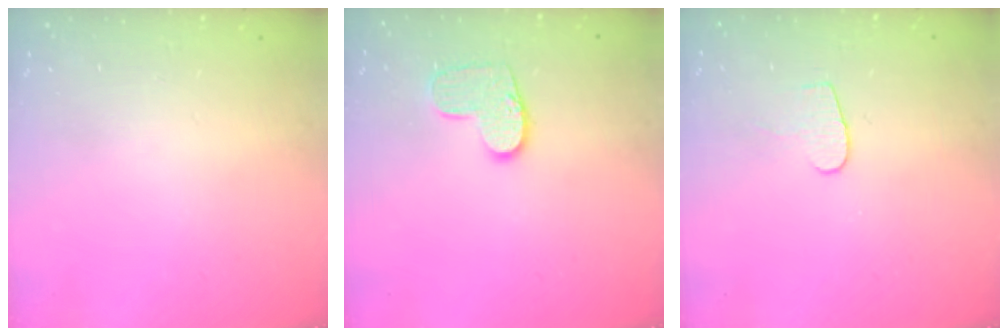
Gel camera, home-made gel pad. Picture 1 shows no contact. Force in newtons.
{"total": 9.0, "press": 9.0, "slide": 0.5}
{"total": 5.4, "press": 5.4, "slide": 0.6}